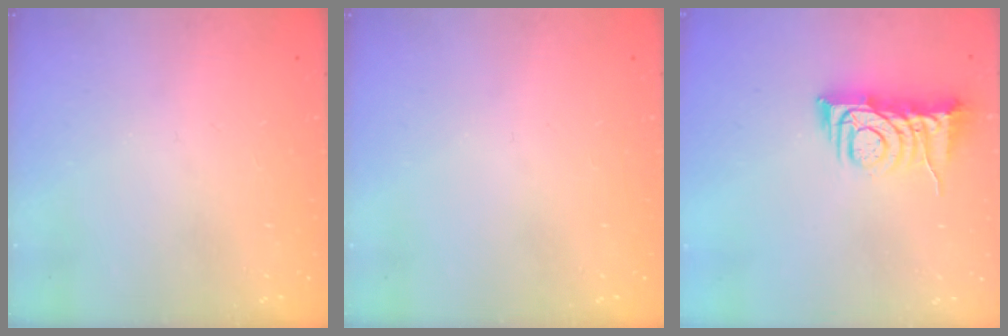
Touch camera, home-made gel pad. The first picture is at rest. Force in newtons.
{"total": 0.0}
{"total": 8.8, "press": 8.8, "slide": 0.4}